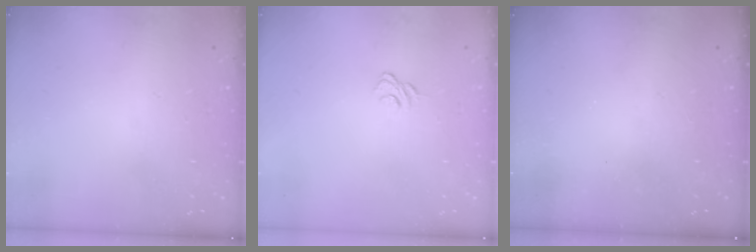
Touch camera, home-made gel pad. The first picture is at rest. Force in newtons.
{"total": 3.2, "press": 3.0, "slide": 1.2}
{"total": 2.2, "press": 2.1, "slide": 0.8}